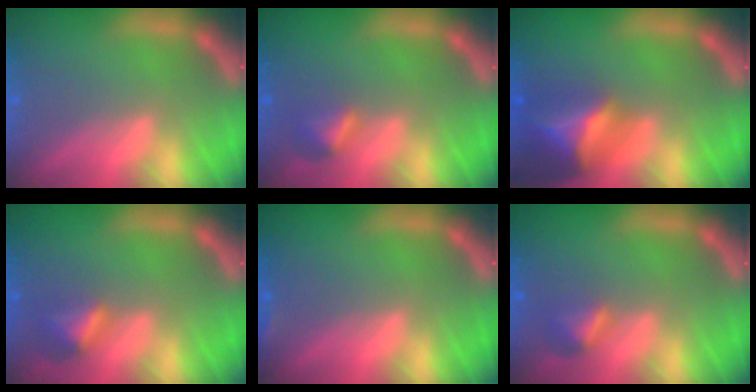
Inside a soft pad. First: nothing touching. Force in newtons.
{"total": 1.9}
{"total": 6.4}
{"total": 2.4}
{"total": 0.9}
{"total": 1.9}